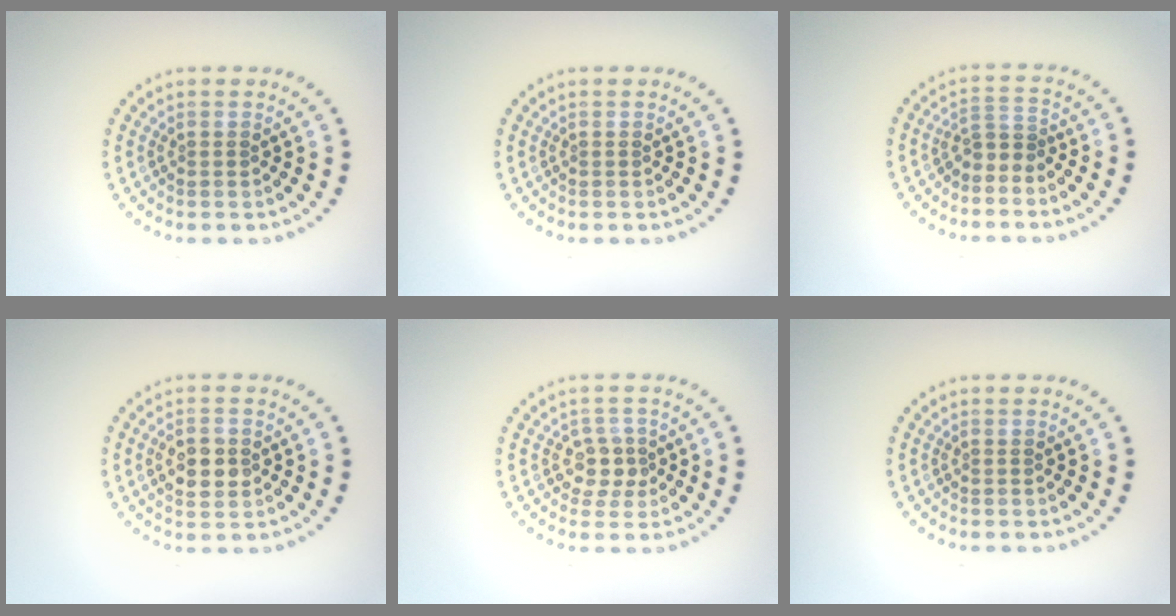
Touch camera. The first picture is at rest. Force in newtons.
{"total": 0.0}
{"total": 1.8, "press": 1.2, "slide": 1.4}
{"total": 2.8, "press": 2.8, "slide": 0.1}
{"total": 2.4, "press": 2.2, "slide": 1.0}
{"total": 0.0}